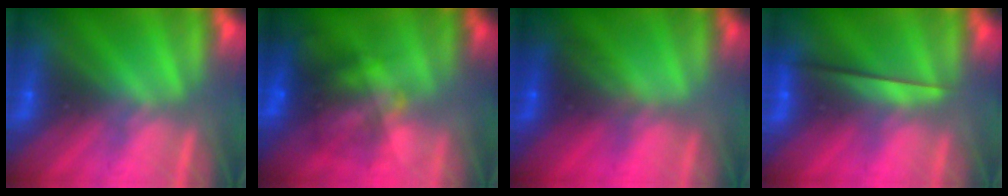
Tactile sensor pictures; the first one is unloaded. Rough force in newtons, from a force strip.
{"total": 6.9}
{"total": 1.7}
{"total": 2.3}